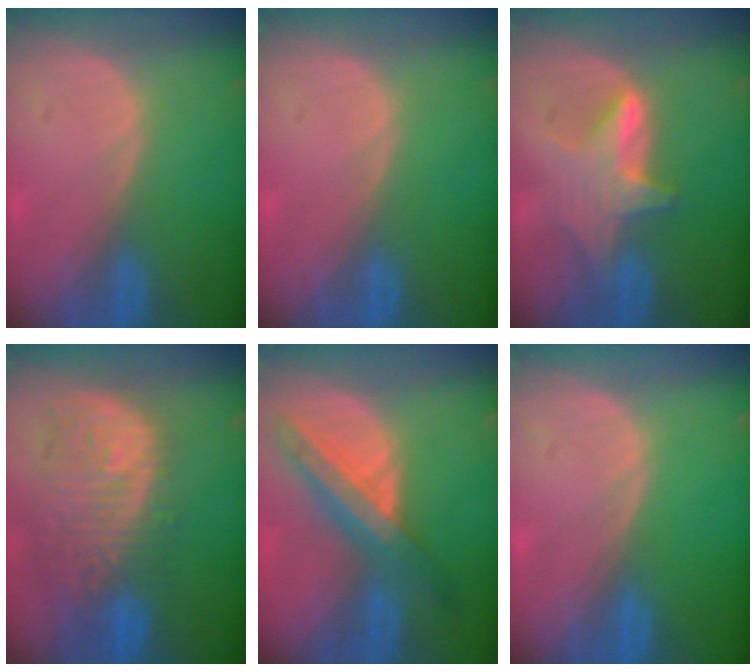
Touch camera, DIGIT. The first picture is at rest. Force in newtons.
{"total": 0.0}
{"total": 6.0, "press": 6.0, "slide": 0.6}
{"total": 11.9, "press": 10.5, "slide": 5.6}
{"total": 8.0, "press": 7.1, "slide": 3.6}
{"total": 0.0}